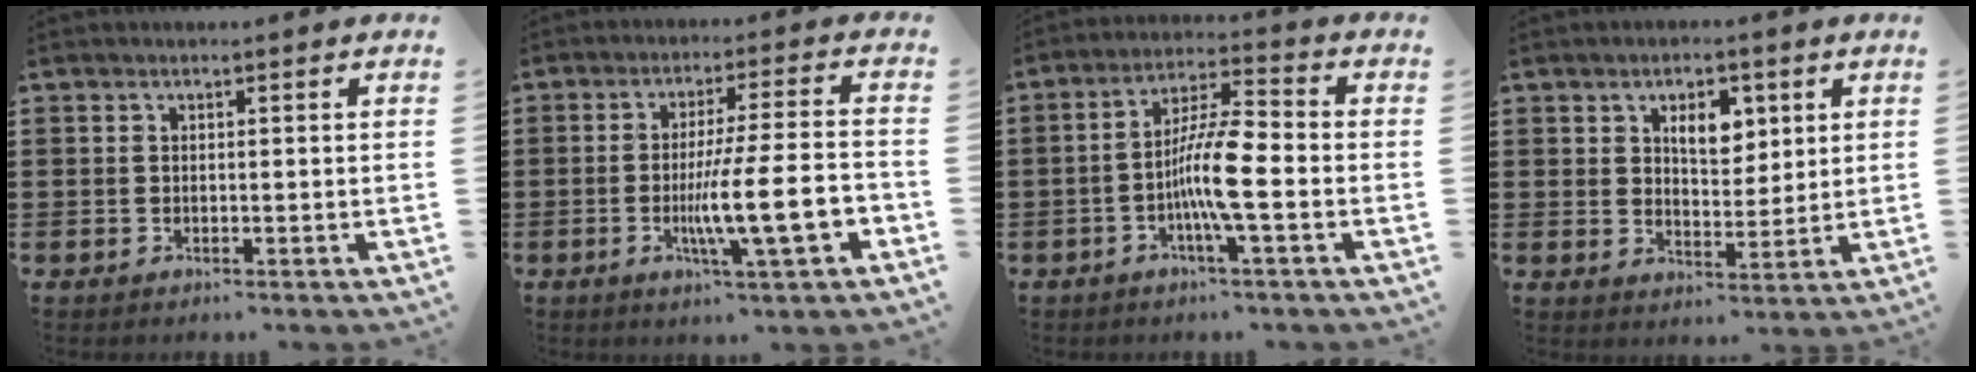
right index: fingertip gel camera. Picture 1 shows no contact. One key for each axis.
{"total": 11.9, "fx": -3.3, "fy": 1.1, "fz": 11.4, "tx": -0.200, "ty": -0.018, "tz": -0.061}
{"total": 8.8, "fx": -2.2, "fy": 1.2, "fz": 8.5, "tx": -0.170, "ty": -0.010, "tz": -0.047}
{"total": 5.5, "fx": 2.5, "fy": 3.2, "fz": 3.8, "tx": -0.061, "ty": 0.004, "tz": 0.037}